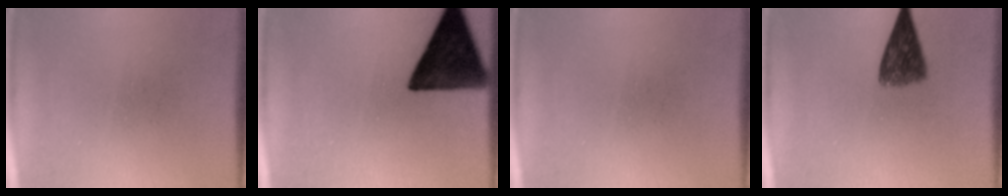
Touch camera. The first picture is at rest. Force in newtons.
{"total": 14.7}
{"total": 0.0}
{"total": 6.1}